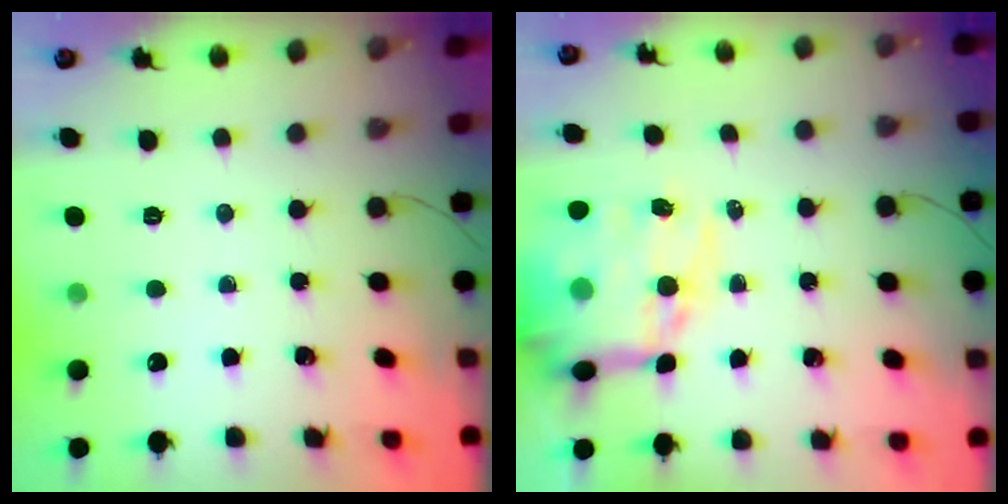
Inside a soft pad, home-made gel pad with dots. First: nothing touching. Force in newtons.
{"total": 21.1, "press": 20.5, "slide": 5.0}